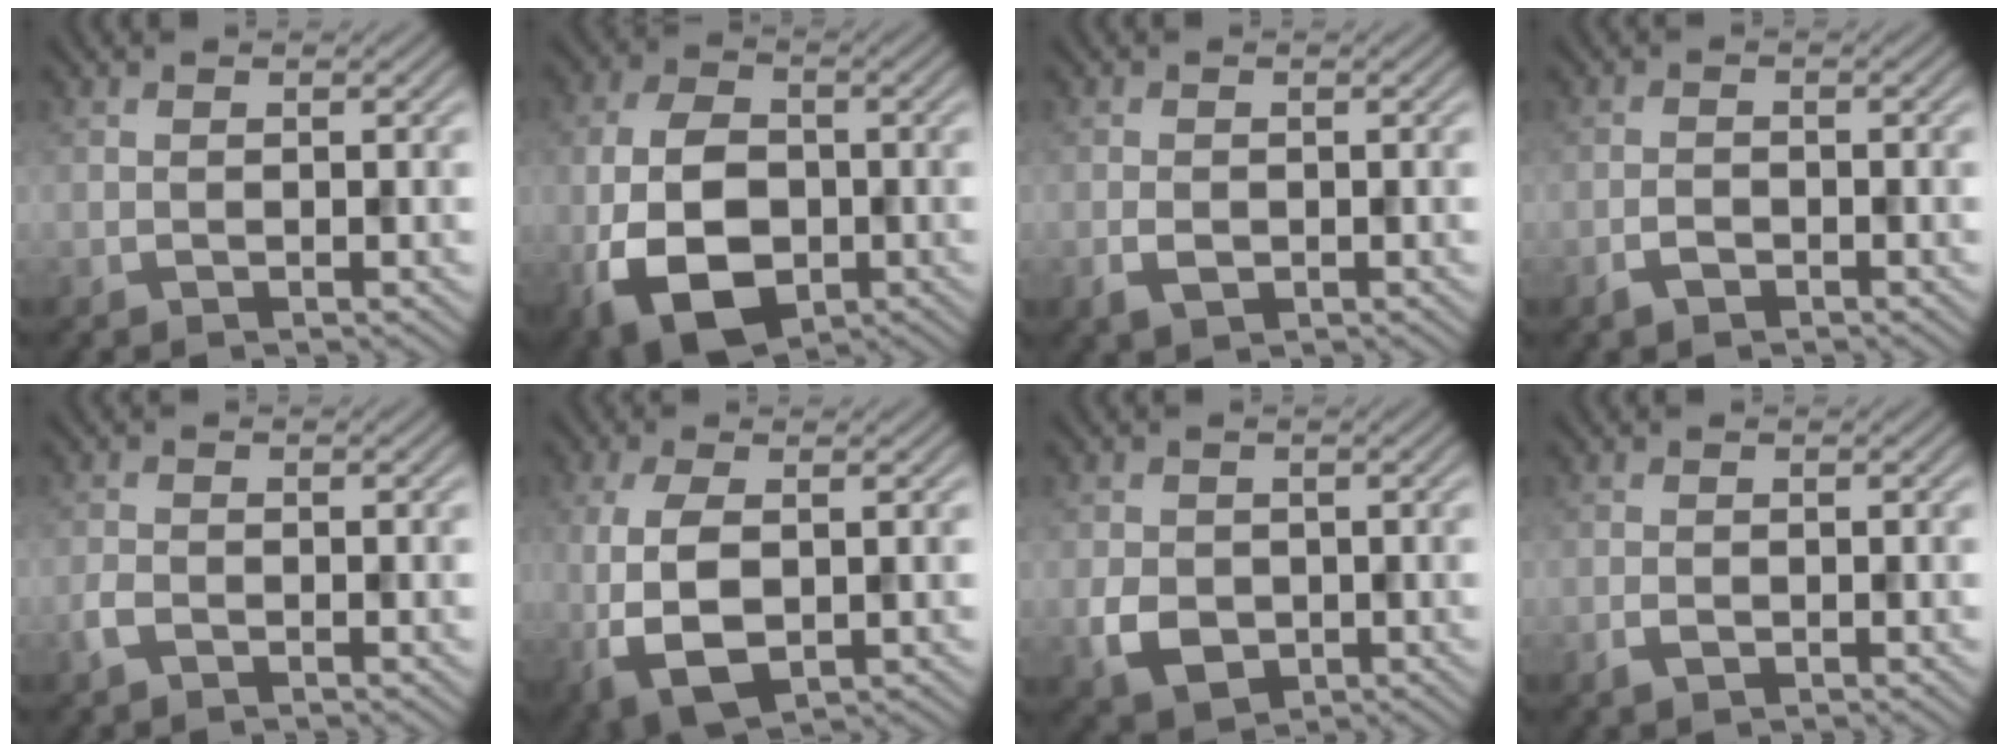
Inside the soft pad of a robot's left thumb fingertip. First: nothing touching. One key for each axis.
{"total": 12.2, "fx": -3.4, "fy": 7.8, "fz": 8.7, "tx": -0.202, "ty": -0.021, "tz": -0.066}
{"total": 2.0, "fx": -0.6, "fy": 1.3, "fz": 1.4, "tx": -0.031, "ty": -0.005, "tz": -0.011}
{"total": 1.8, "fx": -1.2, "fy": 0.9, "fz": 1.0, "tx": -0.018, "ty": 0.000, "tz": -0.026}
{"total": 1.7, "fx": -1.1, "fy": 0.8, "fz": 1.0, "tx": -0.023, "ty": -0.001, "tz": -0.028}
{"total": 7.5, "fx": -1.3, "fy": 3.7, "fz": 6.3, "tx": -0.153, "ty": -0.010, "tz": -0.021}
{"total": 4.5, "fx": -1.0, "fy": 3.6, "fz": 2.4, "tx": -0.058, "ty": -0.011, "tz": -0.020}
{"total": 1.2, "fx": -0.6, "fy": 0.7, "fz": 0.8, "tx": -0.018, "ty": -0.001, "tz": -0.012}